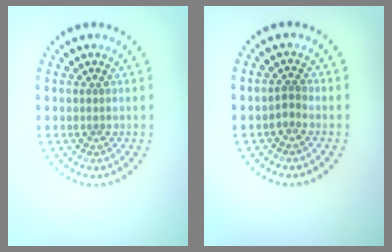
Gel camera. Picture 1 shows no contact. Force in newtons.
{"total": 1.0, "press": 0.9, "slide": 0.4}